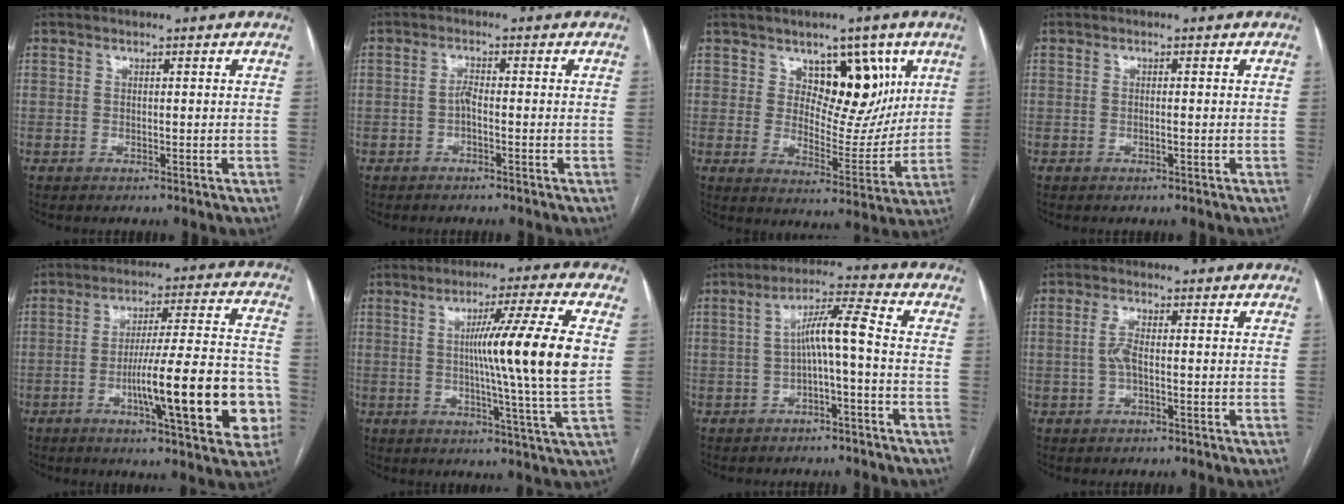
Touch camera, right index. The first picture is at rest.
{"total": 1.6, "force": [-0.6, 0.4, 1.4], "torque": [-0.026, 0.003, -0.014]}
{"total": 10.2, "force": [4.6, 5.7, 7.1], "torque": [-0.087, 0.005, 0.078]}
{"total": 0.5, "force": [-0.2, 0.0, 0.5], "torque": [-0.010, 0.000, -0.002]}
{"total": 18.3, "force": [-5.3, 2.3, 17.4], "torque": [-0.224, 0.017, -0.070]}
{"total": 14.8, "force": [1.6, -2.5, 14.5], "torque": [-0.224, -0.011, 0.020]}
{"total": 6.3, "force": [-1.0, 0.0, 6.2], "torque": [-0.108, 0.027, -0.015]}
{"total": 2.8, "force": [-0.3, 0.8, 2.7], "torque": [-0.059, 0.003, -0.005]}